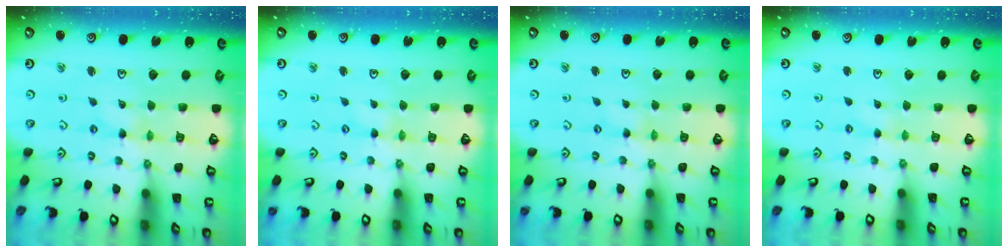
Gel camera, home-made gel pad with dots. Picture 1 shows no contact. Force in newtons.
{"total": 0.8, "press": 0.8, "slide": 0.2}
{"total": 1.2, "press": 1.1, "slide": 0.2}
{"total": 0.0}